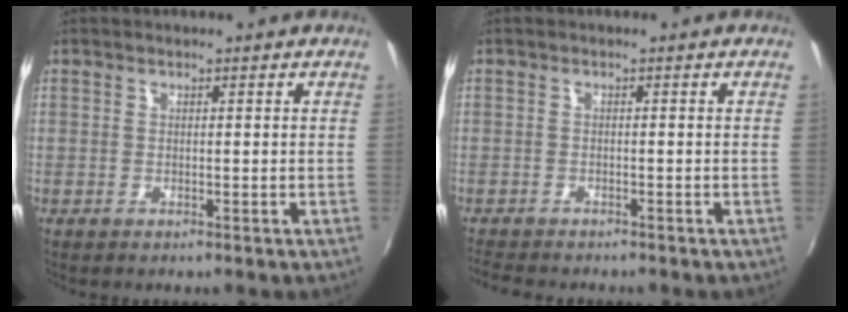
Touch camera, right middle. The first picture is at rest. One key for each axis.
{"total": 4.7, "fx": -4.4, "fy": 0.8, "fz": 1.5, "tx": -0.045, "ty": -0.019, "tz": -0.076}